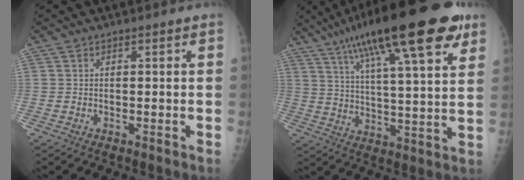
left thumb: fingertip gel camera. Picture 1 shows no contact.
{"total": 25.7, "force": [14.6, 6.1, 20.2], "torque": [-0.318, -0.012, 0.228]}